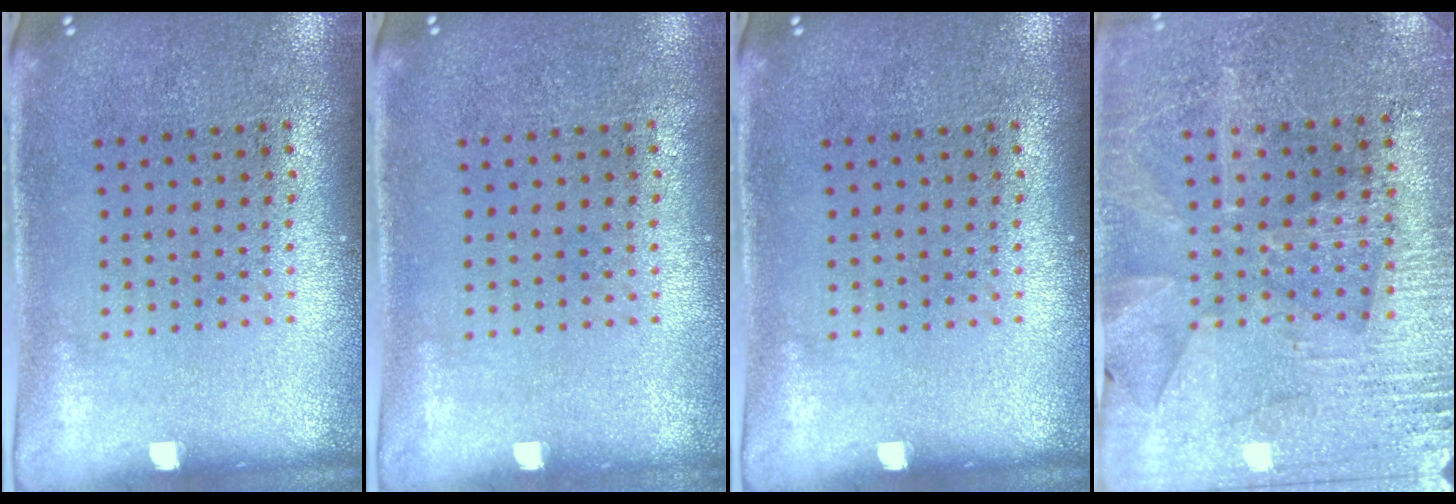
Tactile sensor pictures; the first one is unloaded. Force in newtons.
{"total": 0.0}
{"total": 0.0}
{"total": 2.9, "press": 2.8, "slide": 0.5}